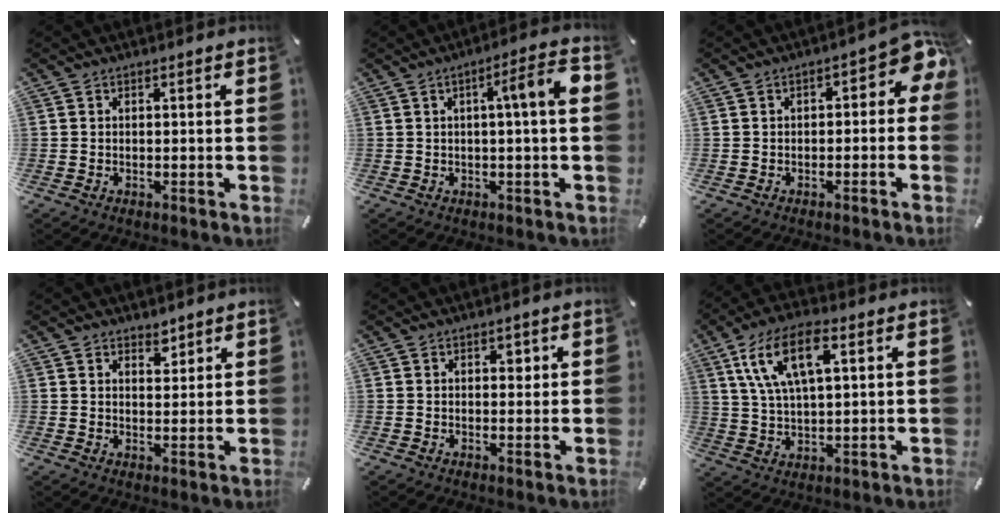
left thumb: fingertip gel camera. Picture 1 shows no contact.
{"total": 8.4, "force": [1.3, 1.0, 8.3], "torque": [-0.130, -0.003, 0.013]}
{"total": 5.8, "force": [0.2, 3.2, 4.9], "torque": [-0.068, 0.002, -0.002]}
{"total": 3.0, "force": [2.4, 1.7, 0.3], "torque": [0.015, -0.017, 0.041]}
{"total": 1.9, "force": [0.7, 1.3, 1.2], "torque": [0.000, -0.004, 0.005]}
{"total": 12.7, "force": [5.5, 5.4, 10.1], "torque": [-0.222, 0.006, 0.096]}